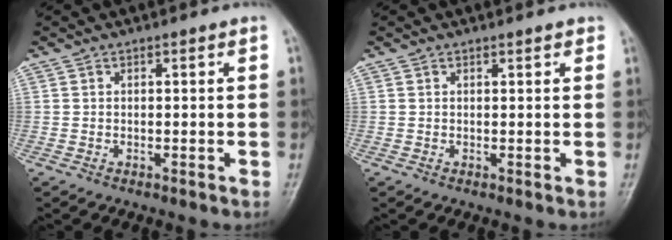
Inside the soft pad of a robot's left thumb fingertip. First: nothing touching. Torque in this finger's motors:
{"motor_torque": [-0.08, -0.03, 0.05, 0.04, 0.00]}